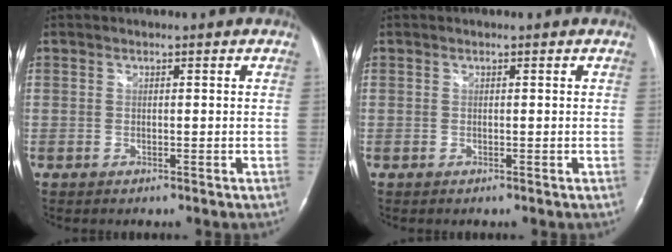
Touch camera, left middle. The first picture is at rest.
{"total": 0.0}